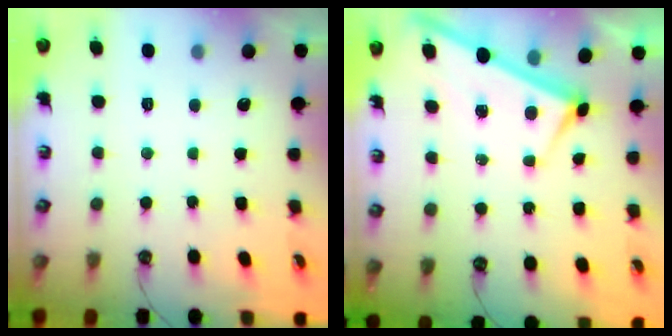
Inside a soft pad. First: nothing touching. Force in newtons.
{"total": 3.0, "press": 3.0, "slide": 0.1}